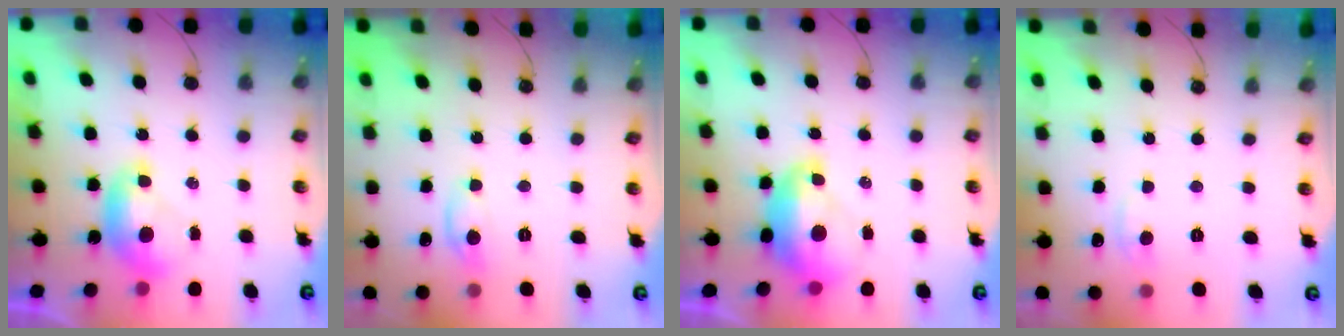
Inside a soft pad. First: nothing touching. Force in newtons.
{"total": 1.1, "press": 1.0, "slide": 0.2}
{"total": 2.6, "press": 2.5, "slide": 0.7}
{"total": 1.7, "press": 1.5, "slide": 0.7}